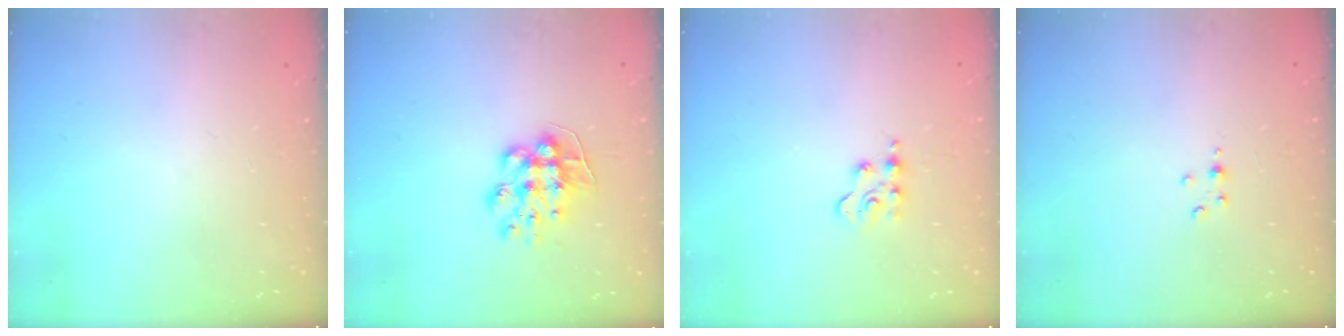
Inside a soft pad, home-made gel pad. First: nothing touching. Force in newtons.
{"total": 9.9, "press": 9.9, "slide": 0.8}
{"total": 3.7, "press": 3.6, "slide": 0.5}
{"total": 2.8, "press": 2.8, "slide": 0.3}